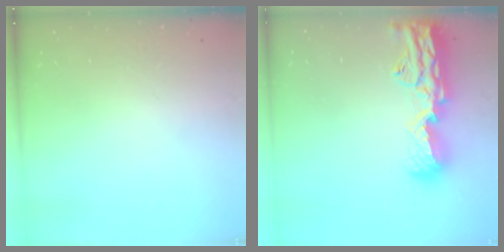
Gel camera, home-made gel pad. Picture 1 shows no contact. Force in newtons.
{"total": 18.1, "press": 17.4, "slide": 5.2}